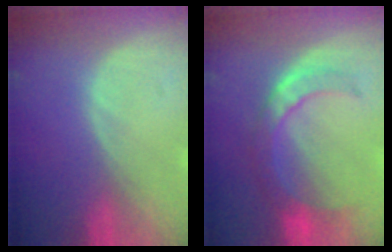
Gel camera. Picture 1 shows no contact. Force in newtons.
{"total": 7.0, "press": 6.8, "slide": 1.4}